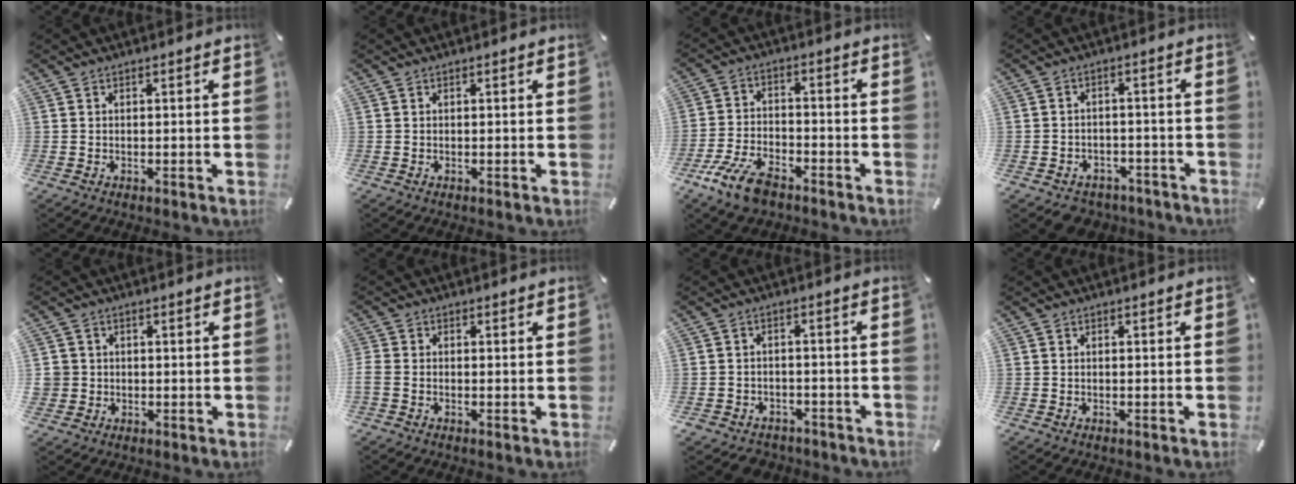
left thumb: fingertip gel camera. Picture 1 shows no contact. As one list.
[{"total": 0.0}, {"total": 10.1, "force": [-6.8, 4.7, 5.7], "torque": [-0.122, 0.029, -0.129]}, {"total": 4.2, "force": [-3.2, 2.7, 0.5], "torque": [-0.013, 0.017, -0.064]}, {"total": 3.7, "force": [0.3, 3.7, 0.2], "torque": [-0.011, 0.007, 0.008]}, {"total": 1.6, "force": [-0.4, 1.0, 1.1], "torque": [-0.018, 0.003, -0.006]}, {"total": 3.7, "force": [-2.7, 2.5, 0.5], "torque": [-0.013, 0.014, -0.054]}, {"total": 0.0}]